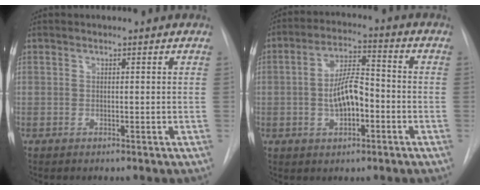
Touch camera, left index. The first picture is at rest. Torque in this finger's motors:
{"motor_torque": [0.78, 0.07, 0.43, 0.12]}